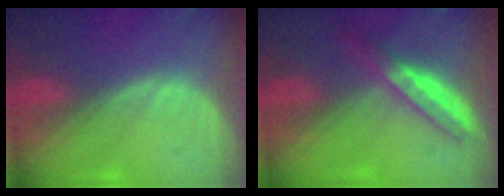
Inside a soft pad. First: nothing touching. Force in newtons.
{"total": 5.2, "press": 4.6, "slide": 2.4}